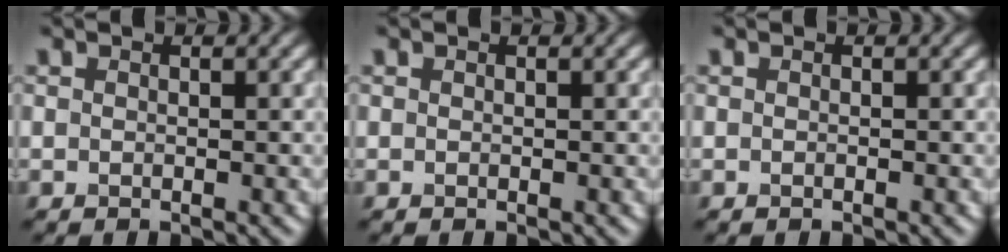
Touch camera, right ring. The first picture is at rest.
{"total": 0.0}
{"total": 0.0}